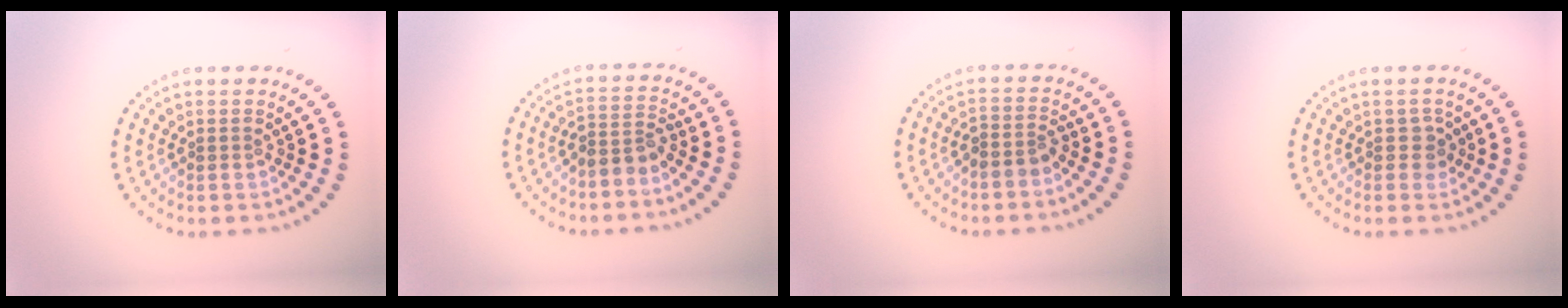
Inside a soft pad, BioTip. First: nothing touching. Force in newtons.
{"total": 2.4, "press": 1.9, "slide": 1.5}
{"total": 1.8, "press": 1.5, "slide": 1.1}
{"total": 1.3, "press": 1.1, "slide": 0.7}